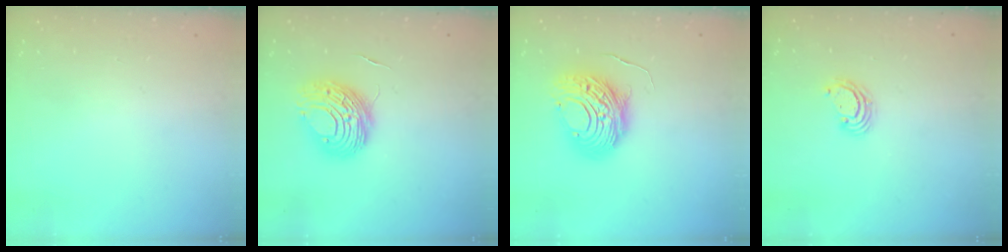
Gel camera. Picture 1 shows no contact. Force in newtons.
{"total": 9.7, "press": 9.6, "slide": 1.3}
{"total": 12.3, "press": 12.2, "slide": 0.9}
{"total": 3.2, "press": 3.2, "slide": 0.1}